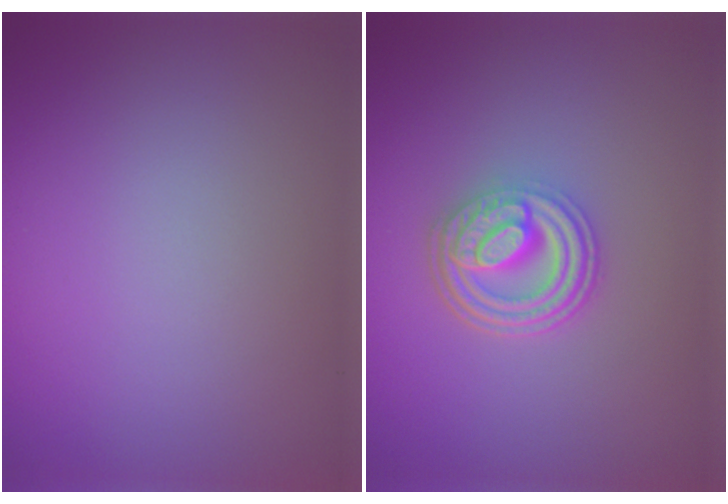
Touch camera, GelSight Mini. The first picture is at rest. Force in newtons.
{"total": 4.8, "press": 3.7, "slide": 3.1}